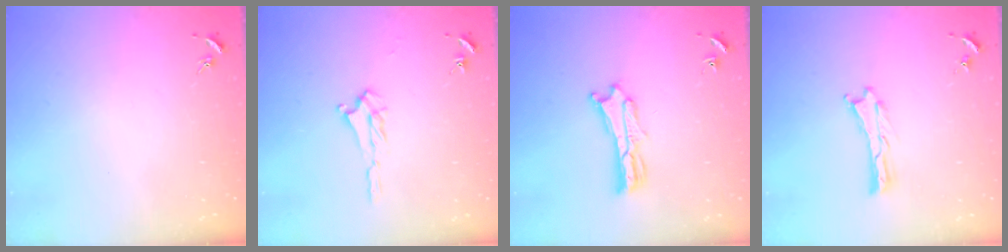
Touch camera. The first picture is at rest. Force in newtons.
{"total": 2.4, "press": 2.4, "slide": 0.4}
{"total": 2.5, "press": 2.5, "slide": 0.1}
{"total": 0.0}